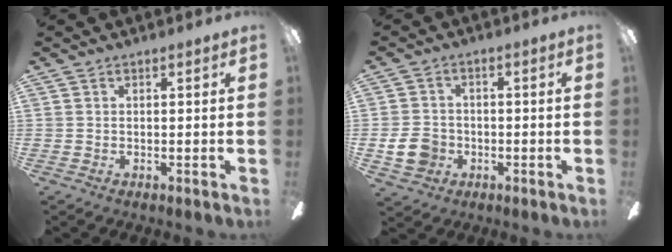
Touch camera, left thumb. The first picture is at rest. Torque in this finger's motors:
{"motor_torque": [0.38, 1.41, 0.23, -0.24, 0.01]}